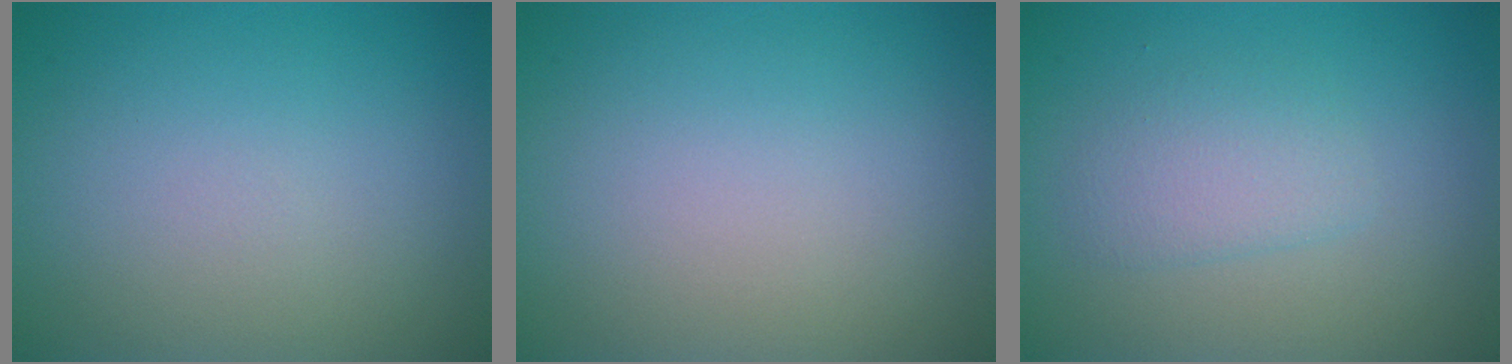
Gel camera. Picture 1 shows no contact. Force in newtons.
{"total": 0.0}
{"total": 2.2, "press": 2.2, "slide": 0.1}